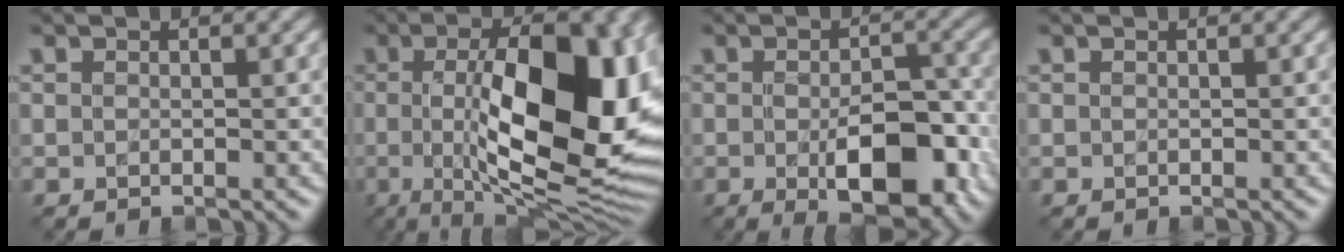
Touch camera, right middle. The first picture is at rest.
{"total": 16.2, "force": [0.4, 6.2, 14.9], "torque": [-0.215, 0.008, 0.002]}
{"total": 7.7, "force": [-2.4, 3.1, 6.6], "torque": [-0.100, -0.005, -0.030]}
{"total": 0.0}